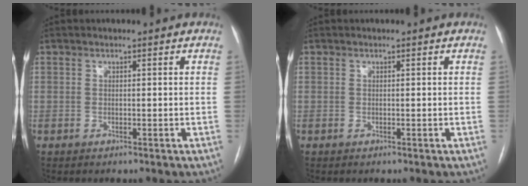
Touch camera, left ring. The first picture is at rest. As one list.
[{"total": 0.0}]